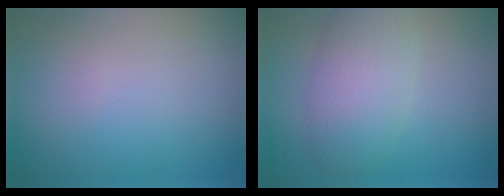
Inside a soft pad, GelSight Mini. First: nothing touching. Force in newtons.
{"total": 4.5, "press": 4.5, "slide": 0.2}